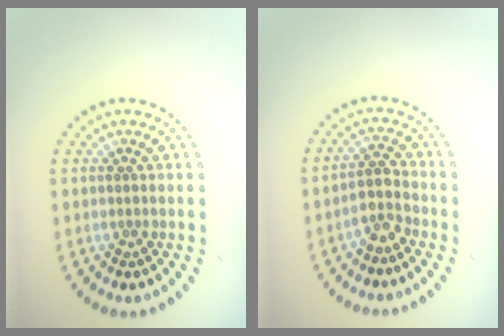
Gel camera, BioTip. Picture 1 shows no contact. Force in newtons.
{"total": 2.3, "press": 2.0, "slide": 1.1}